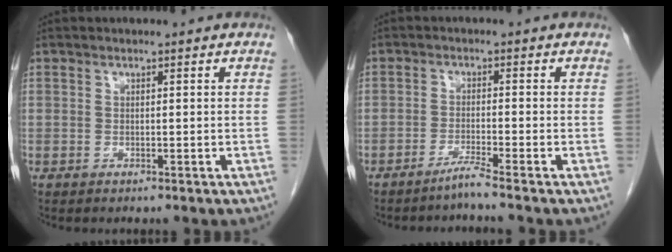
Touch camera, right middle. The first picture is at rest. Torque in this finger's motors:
{"motor_torque": [0.07, -0.38, -0.03, 0.00]}